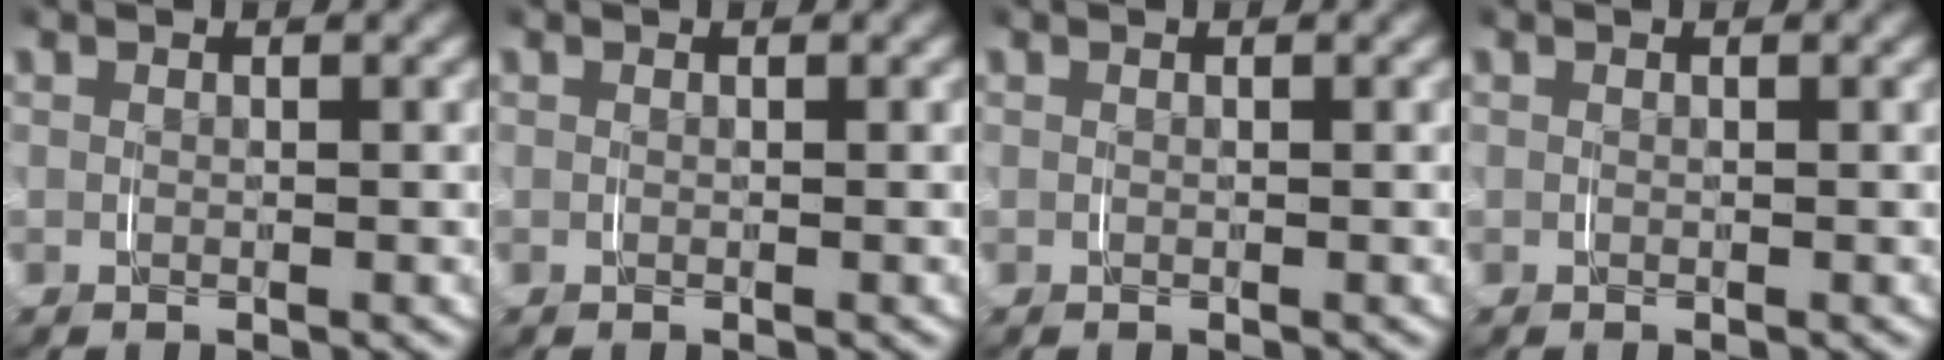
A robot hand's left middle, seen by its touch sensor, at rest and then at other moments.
{"total": 0.0}
{"total": 0.0}
{"total": 0.0}